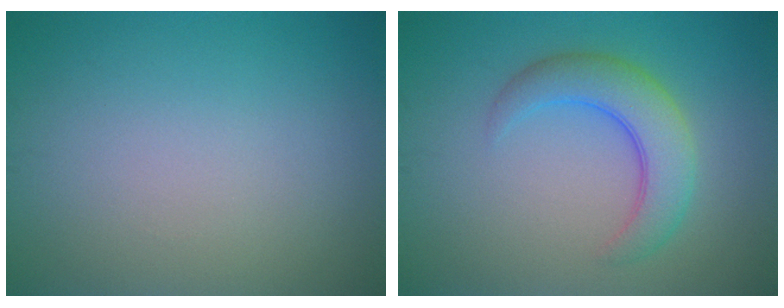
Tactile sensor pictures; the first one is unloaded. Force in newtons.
{"total": 4.8, "press": 4.8, "slide": 0.1}